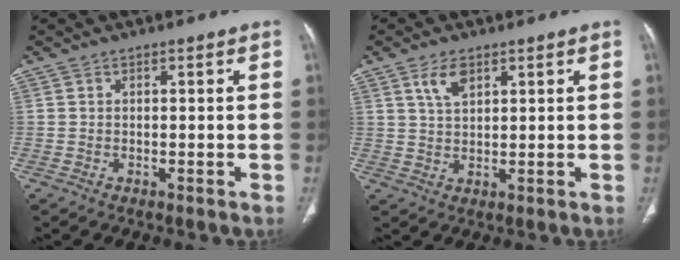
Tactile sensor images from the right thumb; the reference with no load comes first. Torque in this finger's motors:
{"motor_torque": [0.00, 0.02, -0.16, 0.10, 0.13]}